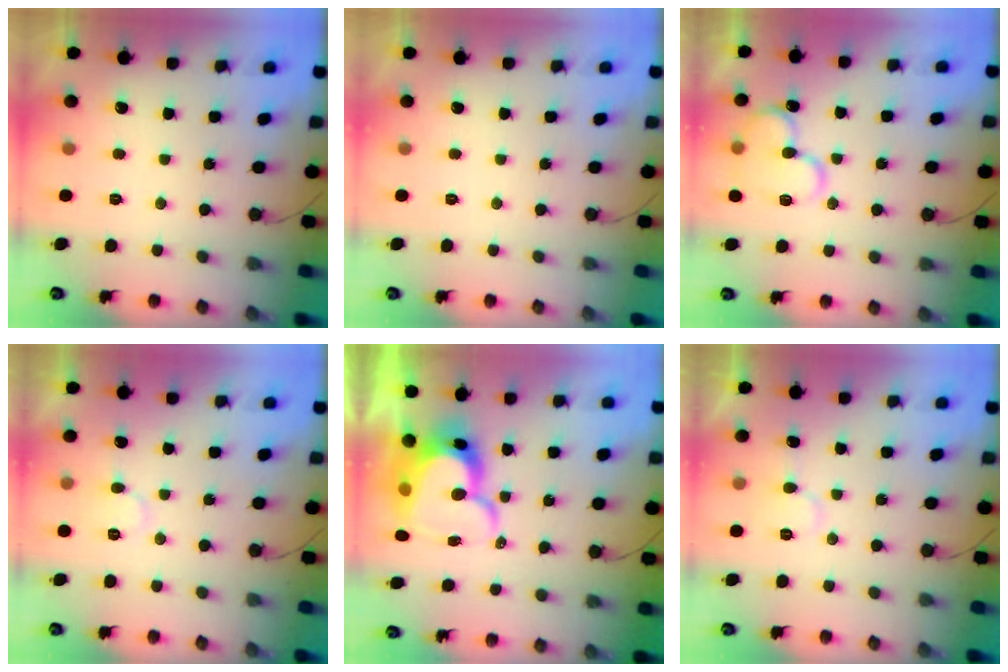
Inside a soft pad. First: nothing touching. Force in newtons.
{"total": 0.0}
{"total": 14.0, "press": 13.8, "slide": 2.1}
{"total": 6.1, "press": 6.1, "slide": 0.5}
{"total": 15.0, "press": 14.9, "slide": 1.4}
{"total": 5.8, "press": 5.8, "slide": 0.5}